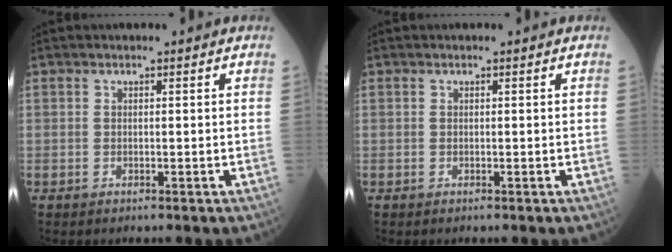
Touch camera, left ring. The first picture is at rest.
{"total": 0.0}